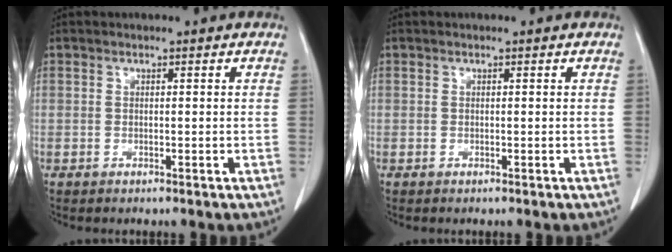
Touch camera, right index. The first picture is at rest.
{"total": 0.0}